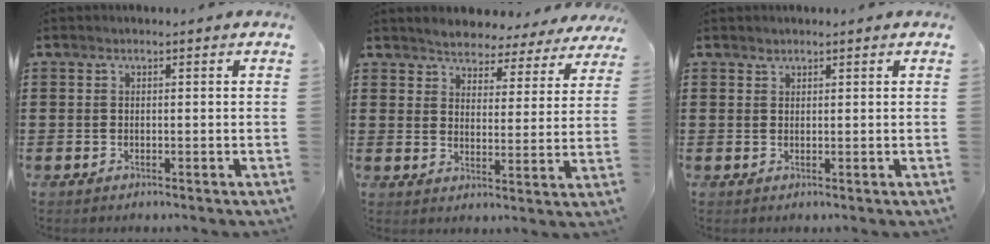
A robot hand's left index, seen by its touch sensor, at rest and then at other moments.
{"total": 4.0, "force": [3.9, 0.4, -0.3], "torque": [-0.021, -0.028, 0.066]}
{"total": 0.8, "force": [0.8, 0.2, 0.0], "torque": [-0.002, -0.001, 0.016]}